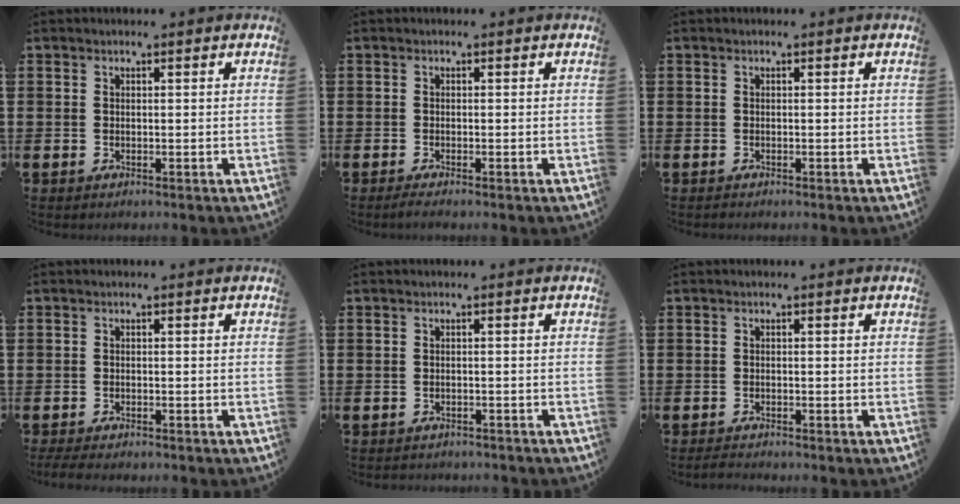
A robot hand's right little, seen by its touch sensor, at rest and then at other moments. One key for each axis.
{"total": 0.8, "fx": -0.5, "fy": 0.0, "fz": 0.6, "tx": -0.010, "ty": -0.003, "tz": -0.009}
{"total": 0.0}
{"total": 1.3, "fx": -1.1, "fy": 0.2, "fz": 0.5, "tx": -0.011, "ty": 0.001, "tz": -0.023}
{"total": 0.9, "fx": -0.9, "fy": 0.1, "fz": -0.1, "tx": -0.001, "ty": 0.001, "tz": -0.019}
{"total": 1.1, "fx": -1.0, "fy": 0.2, "fz": 0.4, "tx": -0.010, "ty": 0.000, "tz": -0.020}